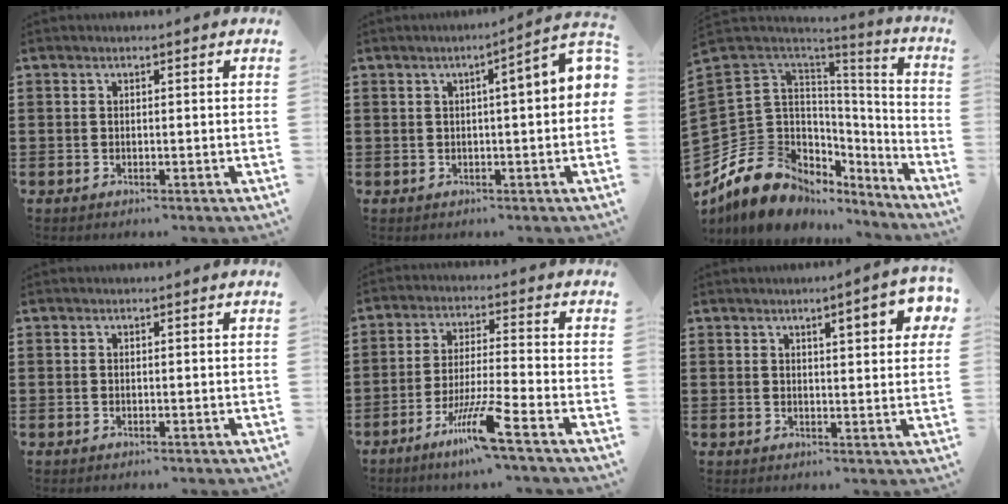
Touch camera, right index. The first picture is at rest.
{"total": 3.7, "force": [0.1, 0.1, 3.7], "torque": [-0.059, -0.006, -0.005]}
{"total": 11.7, "force": [-5.8, 9.2, 4.3], "torque": [-0.143, -0.020, -0.103]}
{"total": 0.0}
{"total": 8.7, "force": [-5.6, -0.2, 6.7], "torque": [-0.140, -0.011, -0.109]}
{"total": 4.9, "force": [2.6, 1.0, 4.1], "torque": [-0.060, -0.006, 0.037]}